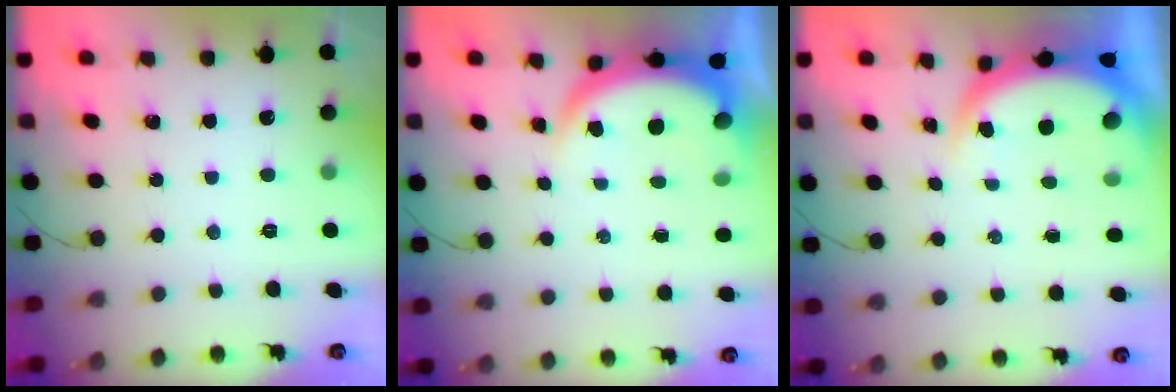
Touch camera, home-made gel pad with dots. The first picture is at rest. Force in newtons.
{"total": 6.8, "press": 6.8, "slide": 0.9}
{"total": 5.5, "press": 5.5, "slide": 0.8}